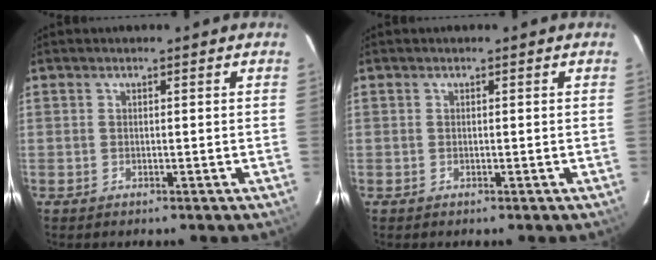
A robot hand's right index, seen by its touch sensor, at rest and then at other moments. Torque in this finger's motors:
{"motor_torque": [0.00, 0.00, 0.01, 0.01]}